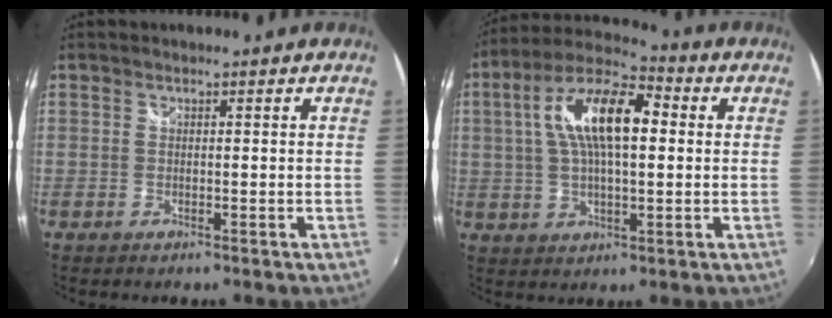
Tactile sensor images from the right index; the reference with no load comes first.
{"total": 14.9, "force": [2.6, 5.9, 13.4], "torque": [-0.248, 0.024, 0.036]}